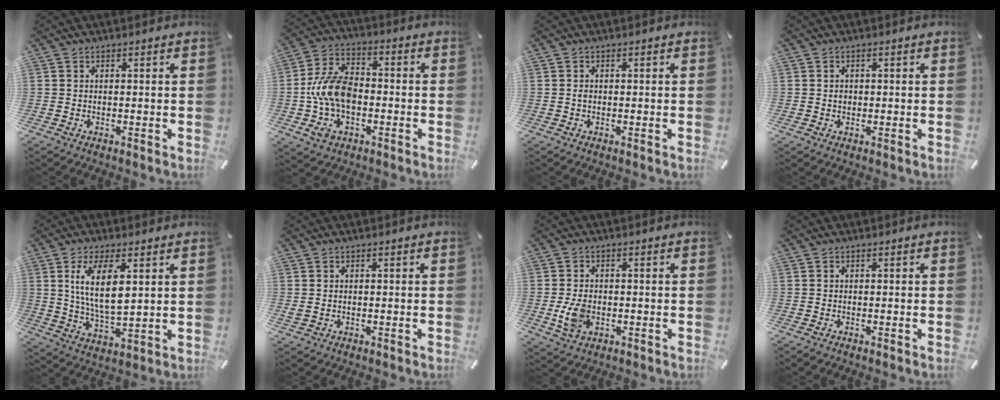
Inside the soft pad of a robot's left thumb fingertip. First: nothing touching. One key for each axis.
{"total": 12.4, "fx": -2.5, "fy": 8.5, "fz": 8.6, "tx": -0.181, "ty": 0.019, "tz": -0.038}
{"total": 0.6, "fx": -0.2, "fy": 0.3, "fz": 0.5, "tx": -0.012, "ty": -0.002, "tz": -0.002}
{"total": 1.0, "fx": 0.0, "fy": 0.9, "fz": 0.4, "tx": -0.008, "ty": 0.003, "tz": -0.001}
{"total": 11.0, "fx": 3.7, "fy": 4.8, "fz": 9.2, "tx": -0.176, "ty": -0.010, "tz": 0.063}
{"total": 0.7, "fx": 0.1, "fy": 0.6, "fz": 0.4, "tx": -0.010, "ty": 0.001, "tz": 0.002}
{"total": 5.9, "fx": -1.1, "fy": 4.2, "fz": 4.1, "tx": -0.086, "ty": -0.004, "tz": -0.022}
{"total": 0.0}